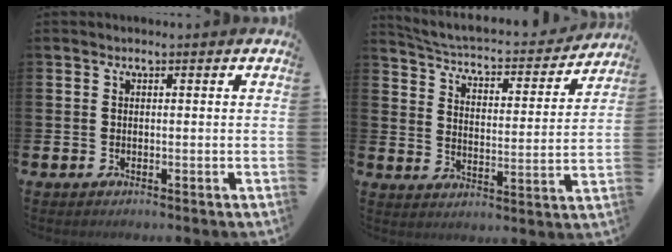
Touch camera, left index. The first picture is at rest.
{"total": 3.8, "force": [3.6, 0.8, 1.0], "torque": [-0.043, -0.037, 0.051]}